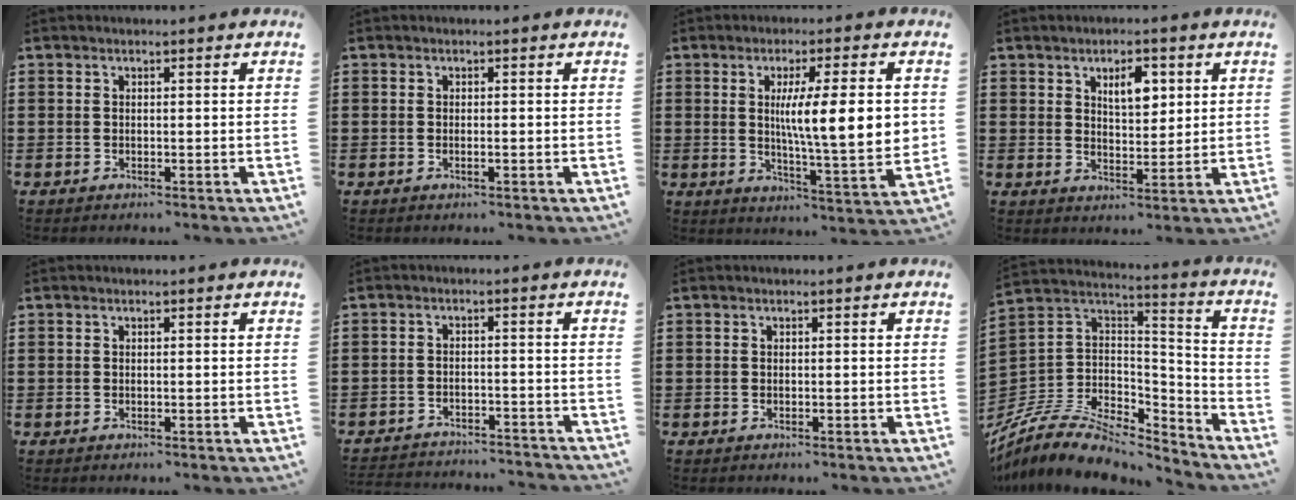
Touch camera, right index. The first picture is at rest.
{"total": 0.6, "force": [-0.2, 0.0, 0.6], "torque": [-0.010, -0.003, -0.004]}
{"total": 11.2, "force": [1.9, 1.6, 10.9], "torque": [-0.185, -0.004, 0.028]}
{"total": 4.8, "force": [2.1, 2.2, 3.7], "torque": [-0.056, 0.000, 0.029]}
{"total": 0.0}
{"total": 2.9, "force": [-2.9, 0.0, 0.1], "torque": [-0.008, -0.001, -0.061]}
{"total": 0.0}
{"total": 9.8, "force": [-7.1, 4.6, 5.0], "torque": [-0.113, 0.010, -0.138]}